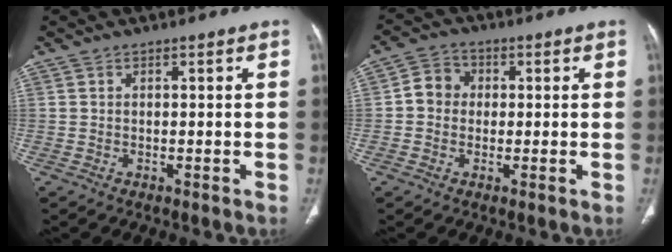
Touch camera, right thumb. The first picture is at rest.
{"total": 5.0, "force": [0.1, 4.6, 2.1], "torque": [-0.018, 0.014, -0.009]}